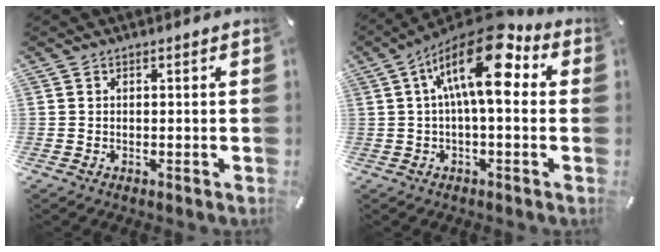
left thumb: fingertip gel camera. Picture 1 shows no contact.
{"total": 16.7, "force": [5.3, 6.3, 14.5], "torque": [-0.259, -0.028, 0.082]}